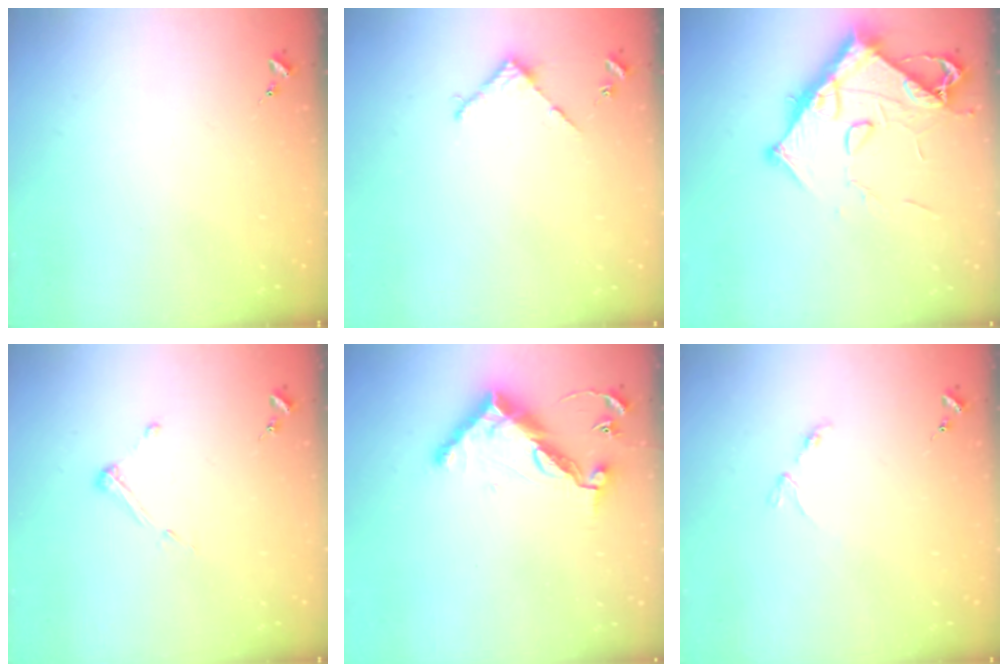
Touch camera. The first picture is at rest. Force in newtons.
{"total": 2.9, "press": 2.8, "slide": 0.2}
{"total": 13.1, "press": 13.1, "slide": 1.4}
{"total": 4.4, "press": 4.3, "slide": 0.5}
{"total": 12.8, "press": 12.8, "slide": 0.5}
{"total": 2.8, "press": 2.8, "slide": 0.5}